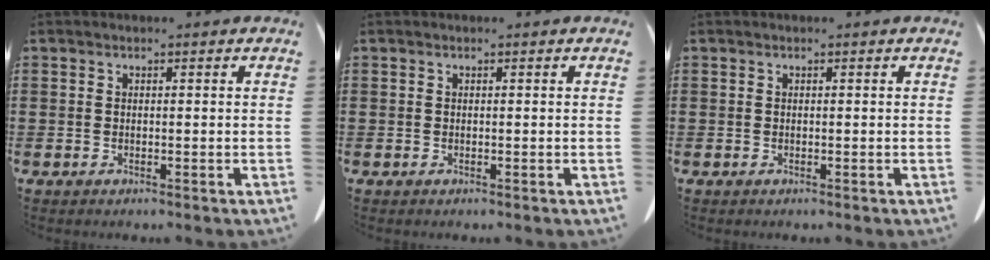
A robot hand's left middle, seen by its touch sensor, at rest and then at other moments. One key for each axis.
{"total": 0.0}
{"total": 0.0}